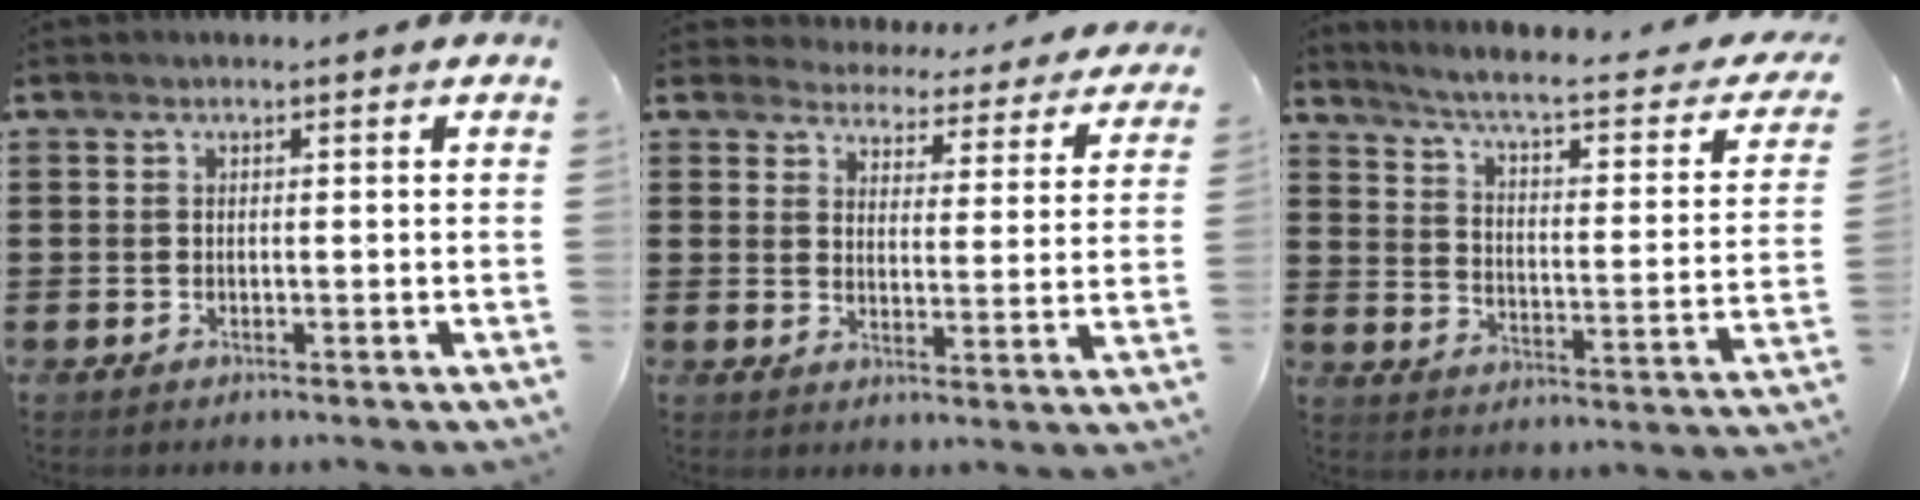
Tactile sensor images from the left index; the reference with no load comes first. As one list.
[{"total": 4.3, "force": [4.2, 0.4, -0.1], "torque": [-0.018, -0.037, 0.070]}, {"total": 5.4, "force": [3.9, -0.1, 3.6], "torque": [-0.090, -0.034, 0.056]}]